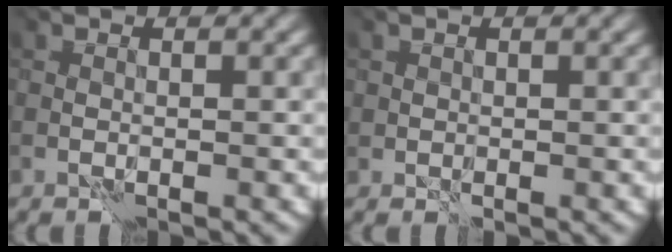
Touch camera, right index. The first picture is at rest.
{"total": 0.7, "force": [0.4, 0.5, -0.2], "torque": [0.005, 0.006, 0.005]}